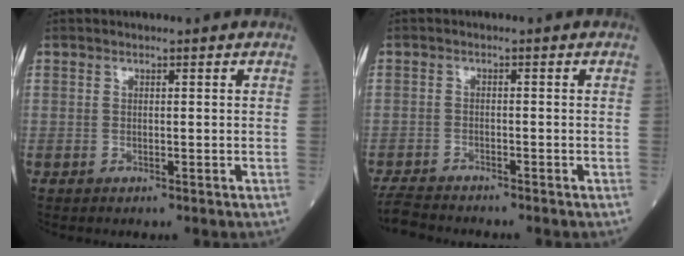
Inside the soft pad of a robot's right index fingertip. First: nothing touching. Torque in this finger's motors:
{"motor_torque": [-0.17, -0.10, -0.04, -0.01]}